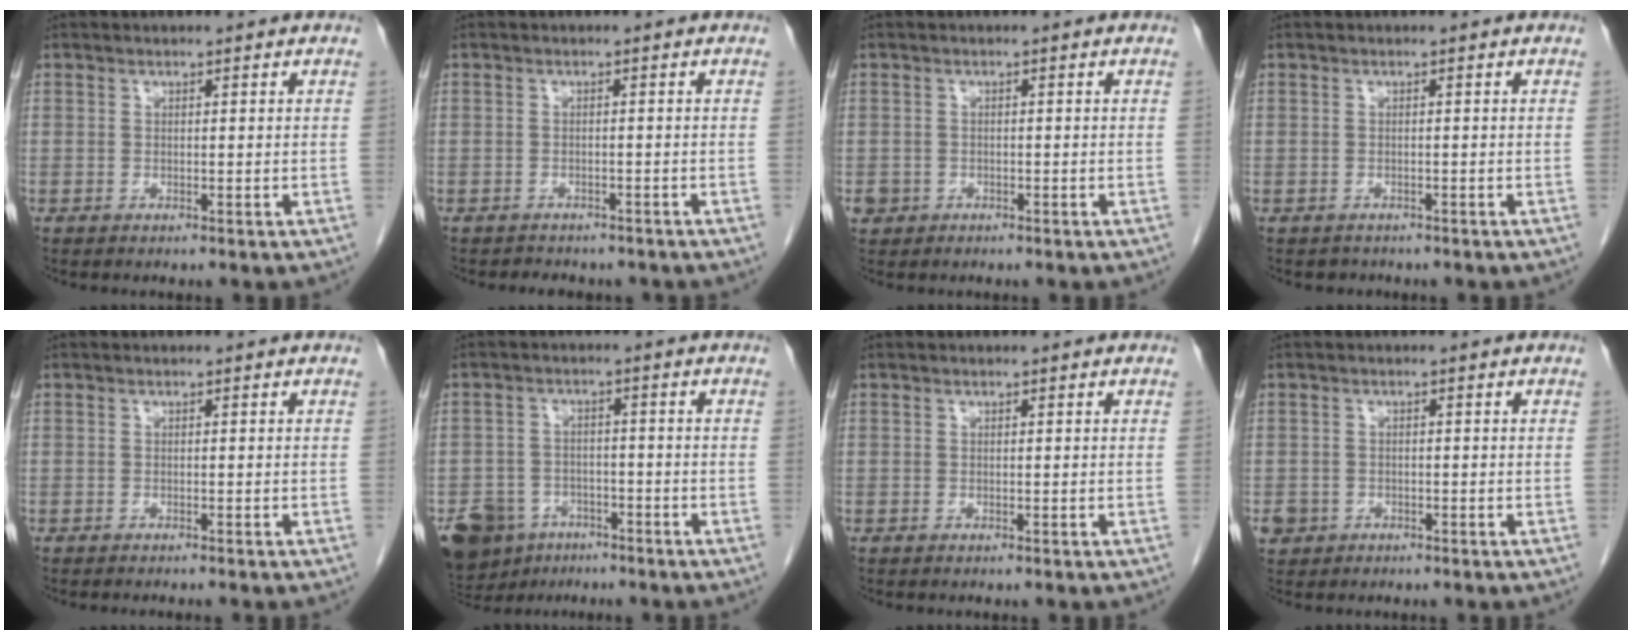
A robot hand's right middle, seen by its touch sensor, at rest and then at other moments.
{"total": 5.2, "force": [-4.6, 2.1, 1.2], "torque": [-0.017, 0.003, -0.052]}
{"total": 2.0, "force": [-0.9, 1.7, 0.4], "torque": [-0.008, 0.006, -0.012]}
{"total": 1.4, "force": [-1.2, 0.8, -0.1], "torque": [-0.010, 0.000, -0.019]}
{"total": 2.3, "force": [-2.0, -0.1, 1.0], "torque": [-0.011, 0.002, -0.023]}
{"total": 10.4, "force": [-6.7, 7.0, 3.7], "torque": [-0.085, 0.000, -0.106]}
{"total": 0.0}
{"total": 2.9, "force": [-1.5, 2.4, 0.5], "torque": [-0.009, 0.006, -0.024]}